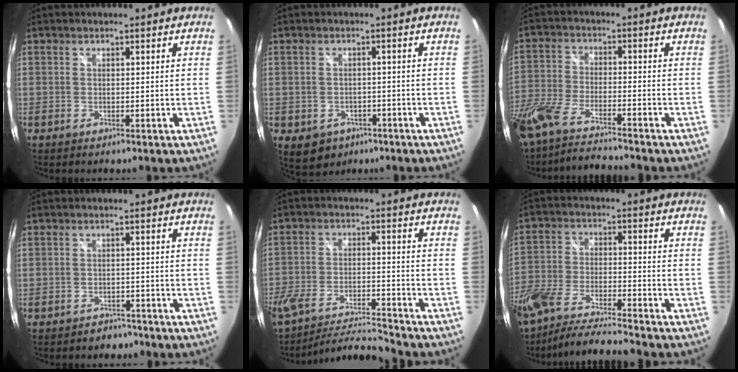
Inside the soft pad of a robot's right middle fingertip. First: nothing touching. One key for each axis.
{"total": 6.6, "fx": -3.0, "fy": 5.2, "fz": 2.6, "tx": -0.060, "ty": -0.006, "tz": -0.029}
{"total": 12.5, "fx": -10.7, "fy": 2.1, "fz": 6.1, "tx": -0.153, "ty": -0.024, "tz": -0.207}
{"total": 3.1, "fx": -2.6, "fy": 1.8, "fz": 0.1, "tx": -0.004, "ty": 0.004, "tz": -0.035}
{"total": 10.7, "fx": -10.3, "fy": 0.0, "fz": 3.0, "tx": -0.080, "ty": -0.011, "tz": -0.184}
{"total": 13.2, "fx": -10.6, "fy": 2.7, "fz": 7.2, "tx": -0.163, "ty": -0.021, "tz": -0.203}